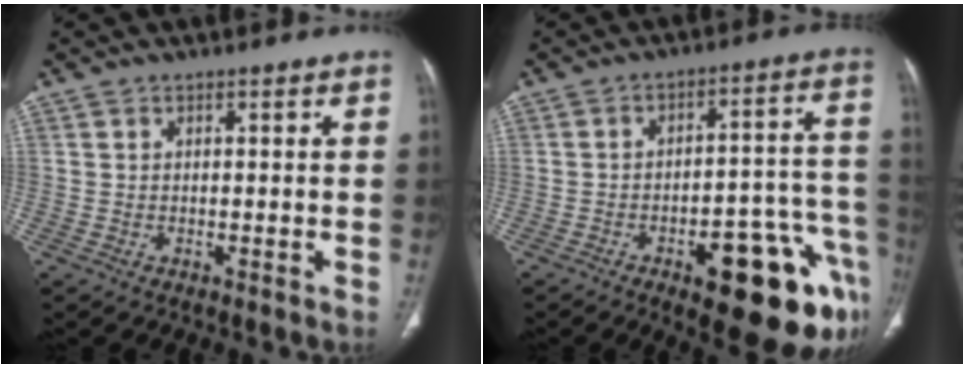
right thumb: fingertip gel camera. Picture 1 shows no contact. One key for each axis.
{"total": 20.1, "fx": -10.0, "fy": 6.9, "fz": 16.0, "tx": -0.131, "ty": 0.064, "tz": -0.122}